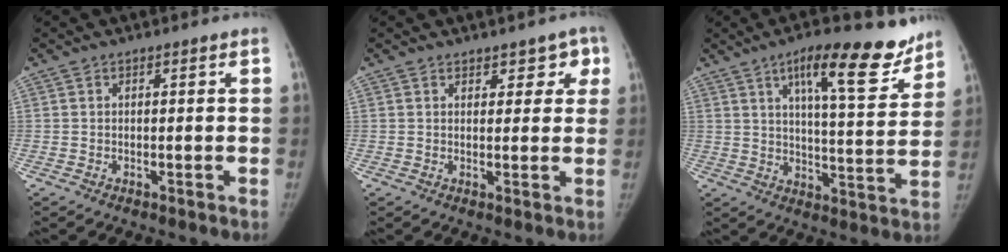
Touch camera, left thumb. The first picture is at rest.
{"total": 4.1, "force": [2.4, 2.8, 1.8], "torque": [0.027, -0.006, 0.025]}
{"total": 15.6, "force": [10.1, 4.6, 10.9], "torque": [-0.117, -0.049, 0.149]}